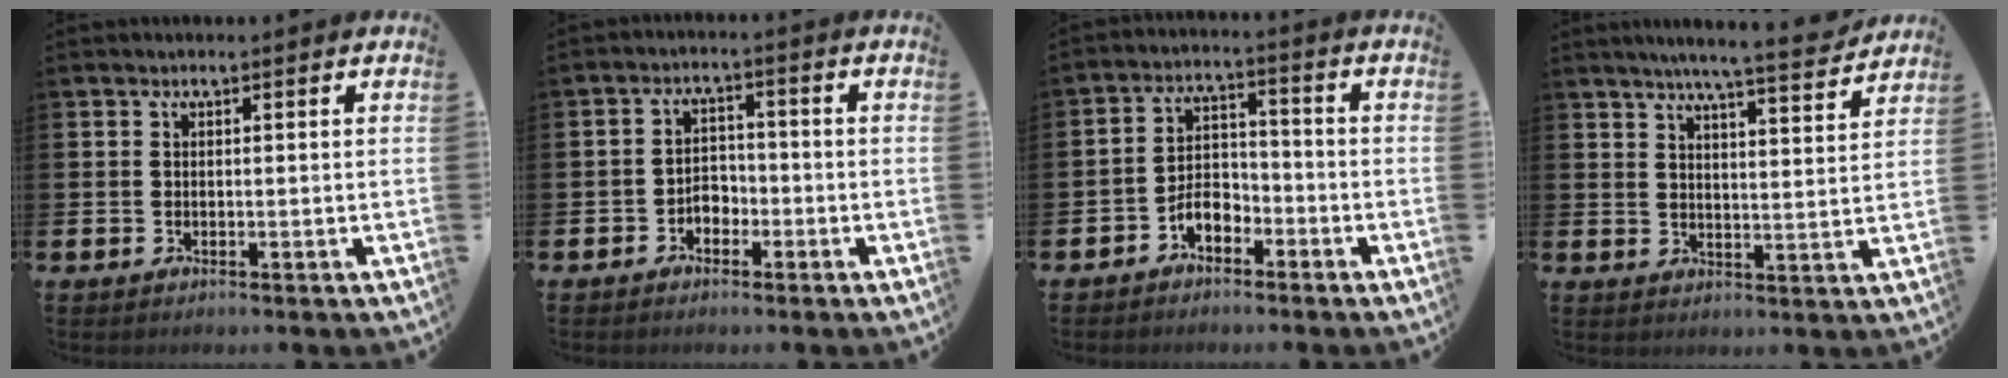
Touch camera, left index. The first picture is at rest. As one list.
[{"total": 2.6, "force": [-1.7, 1.7, 0.9], "torque": [-0.022, 0.010, -0.038]}, {"total": 4.2, "force": [-2.8, 2.4, 2.1], "torque": [-0.039, 0.011, -0.055]}, {"total": 6.7, "force": [6.3, -0.3, 2.2], "torque": [-0.047, -0.038, 0.108]}]